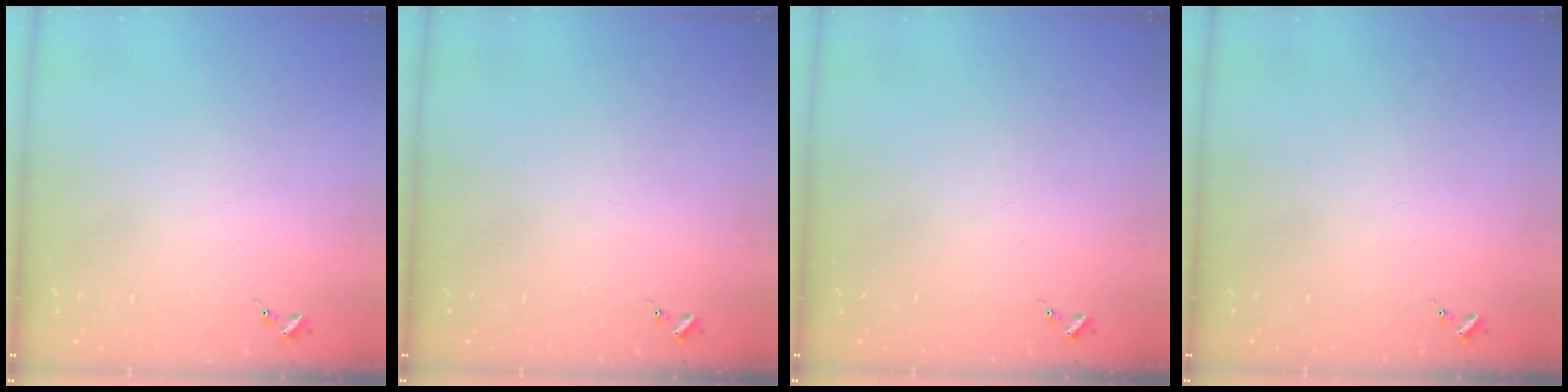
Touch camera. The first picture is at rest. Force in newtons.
{"total": 0.0}
{"total": 0.0}
{"total": 0.0}